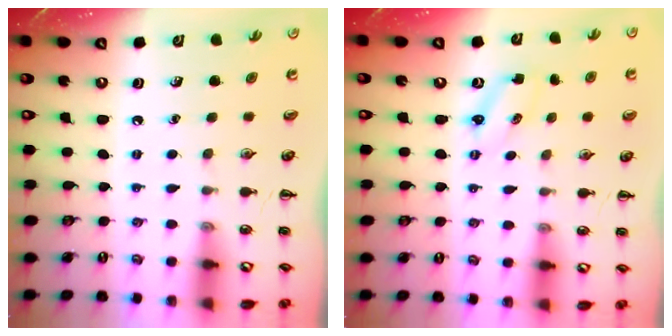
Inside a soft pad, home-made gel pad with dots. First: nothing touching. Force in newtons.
{"total": 2.7, "press": 2.6, "slide": 0.8}